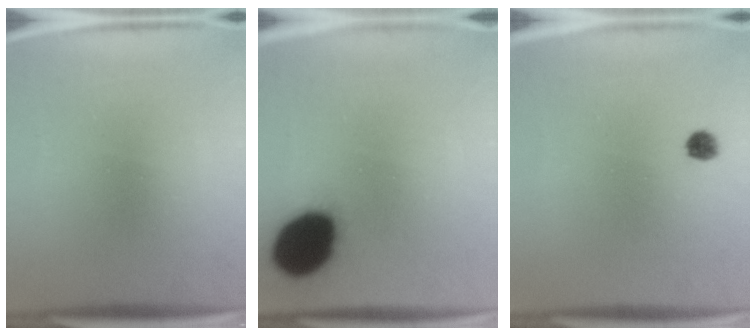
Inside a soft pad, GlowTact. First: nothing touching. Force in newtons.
{"total": 19.6}
{"total": 2.2}